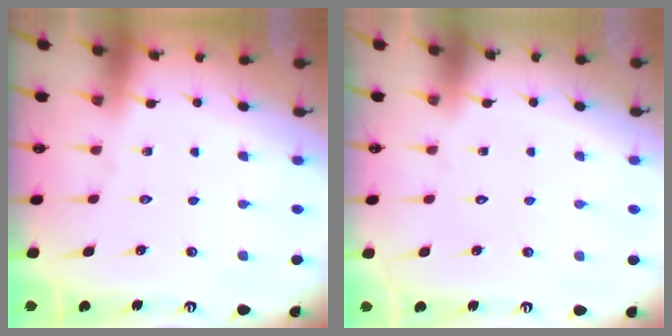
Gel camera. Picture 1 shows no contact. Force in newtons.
{"total": 1.5, "press": 1.5, "slide": 0.1}